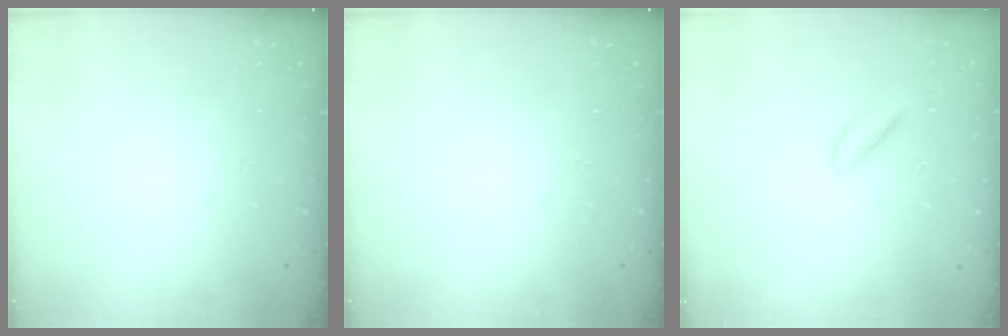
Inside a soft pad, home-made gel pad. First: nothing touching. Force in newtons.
{"total": 0.0}
{"total": 1.9, "press": 1.9, "slide": 0.4}